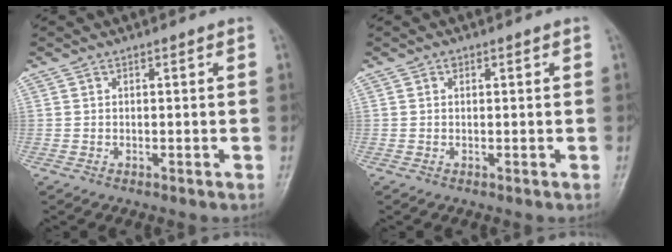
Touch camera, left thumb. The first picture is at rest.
{"total": 0.7, "force": [0.3, 0.5, 0.2], "torque": [0.006, 0.001, 0.003]}